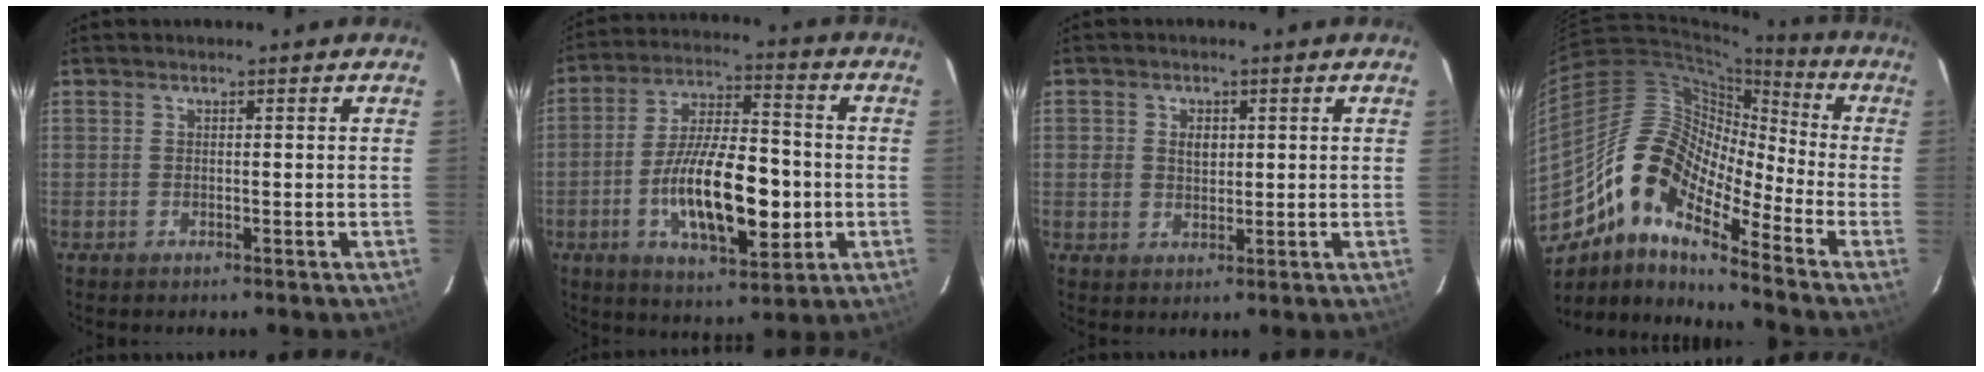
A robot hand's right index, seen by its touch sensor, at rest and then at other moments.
{"total": 16.9, "force": [-3.7, 6.5, 15.2], "torque": [-0.281, -0.002, -0.058]}
{"total": 3.3, "force": [0.6, 2.7, 1.8], "torque": [-0.029, 0.006, 0.011]}
{"total": 14.7, "force": [-9.4, 5.5, 9.9], "torque": [-0.160, 0.009, -0.196]}